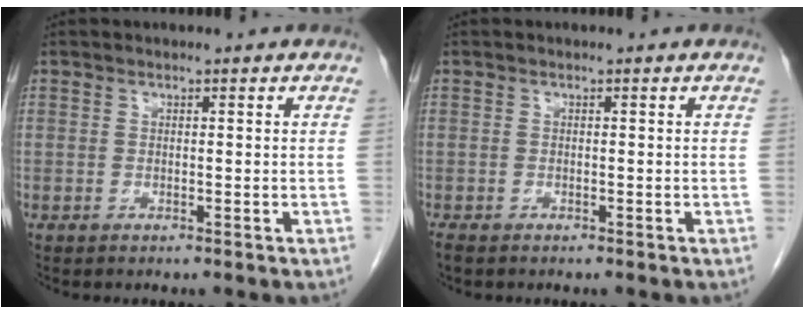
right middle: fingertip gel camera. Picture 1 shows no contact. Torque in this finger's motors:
{"motor_torque": [0.35, -0.17, 0.00, 0.02]}